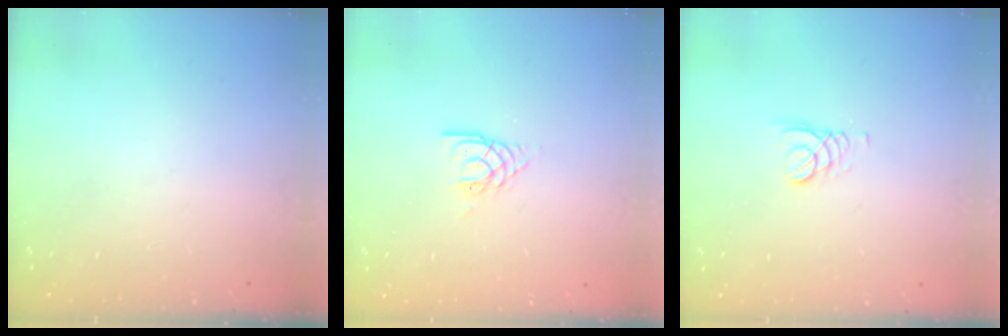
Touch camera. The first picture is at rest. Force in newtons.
{"total": 3.5, "press": 3.5, "slide": 0.4}
{"total": 2.1, "press": 2.1, "slide": 0.1}